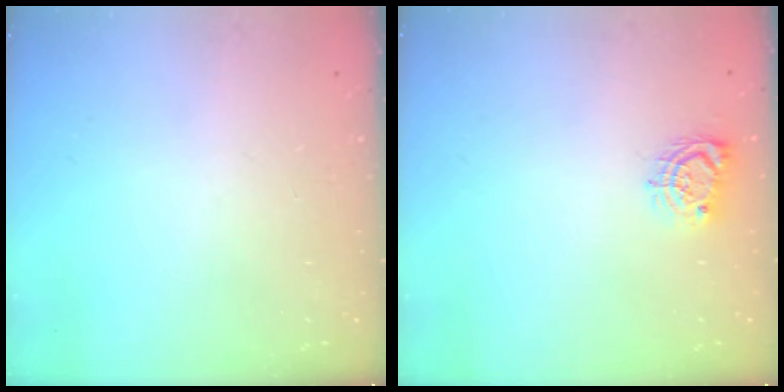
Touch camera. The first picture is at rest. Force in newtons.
{"total": 6.9, "press": 6.9, "slide": 0.2}